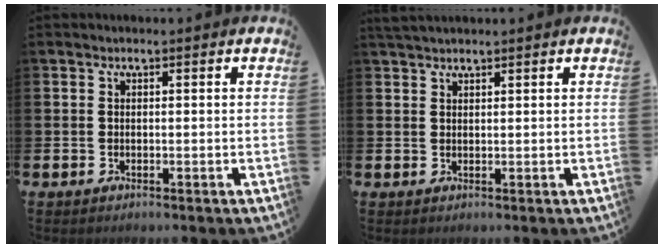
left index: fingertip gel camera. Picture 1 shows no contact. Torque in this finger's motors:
{"motor_torque": [-0.01, -0.13, 0.23, 0.02]}